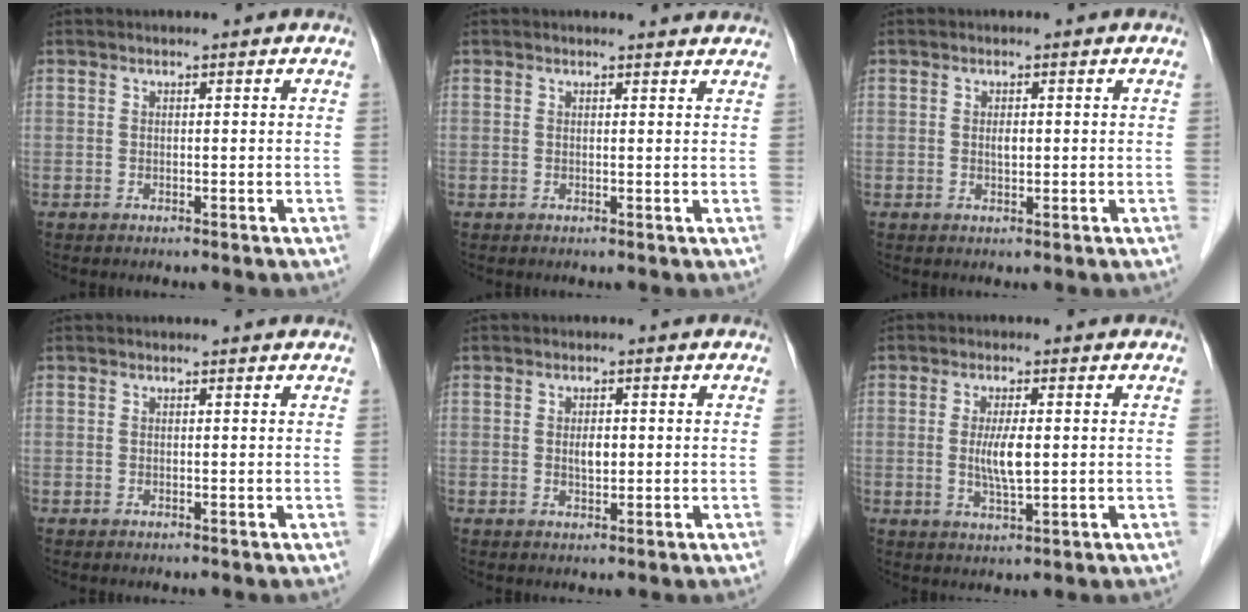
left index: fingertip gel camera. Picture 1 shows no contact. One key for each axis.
{"total": 2.9, "fx": 2.8, "fy": 0.4, "fz": 0.4, "tx": -0.009, "ty": -0.002, "tz": 0.022}
{"total": 1.1, "fx": 0.0, "fy": 0.6, "fz": 1.0, "tx": -0.016, "ty": -0.003, "tz": 0.000}
{"total": 1.6, "fx": 1.5, "fy": 0.1, "fz": 0.3, "tx": -0.009, "ty": 0.005, "tz": 0.013}
{"total": 2.0, "fx": 0.0, "fy": 1.0, "fz": 1.8, "tx": -0.031, "ty": -0.004, "tz": -0.001}
{"total": 4.5, "fx": 0.0, "fy": 0.9, "fz": 4.4, "tx": -0.088, "ty": -0.009, "tz": 0.001}